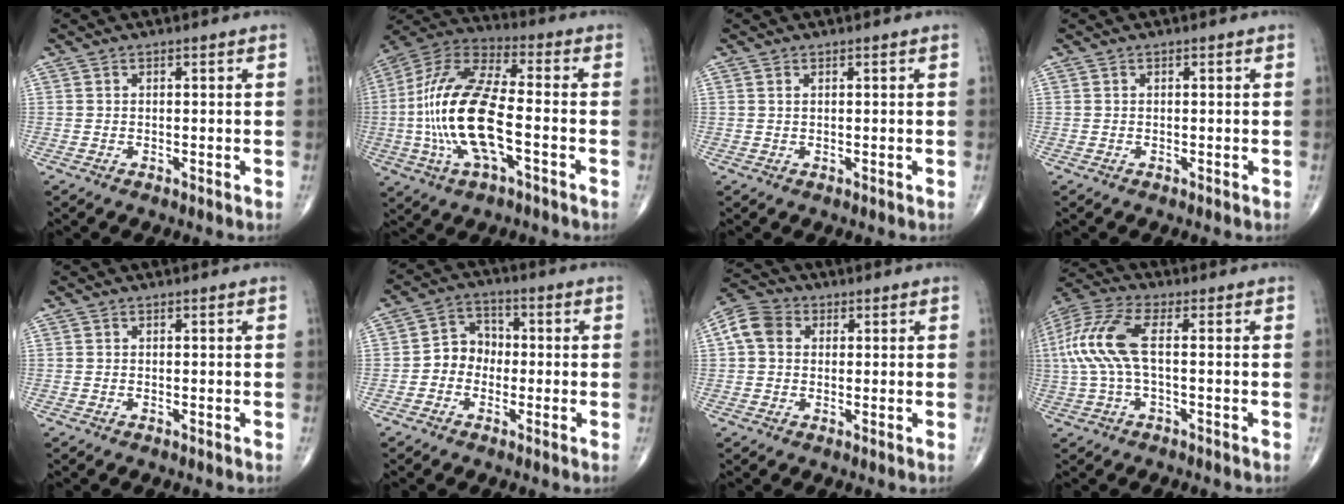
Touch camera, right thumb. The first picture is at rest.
{"total": 19.6, "force": [-3.3, 7.5, 17.8], "torque": [-0.378, 0.031, -0.061]}
{"total": 0.5, "force": [0.3, 0.2, 0.4], "torque": [-0.010, 0.004, 0.007]}
{"total": 0.0}
{"total": 0.0}
{"total": 6.0, "force": [-1.2, 5.1, 2.9], "torque": [-0.020, 0.028, -0.036]}
{"total": 6.4, "force": [1.2, 5.1, 3.7], "torque": [-0.067, 0.016, 0.014]}
{"total": 11.7, "force": [0.5, 4.5, 10.7], "torque": [-0.267, 0.028, 0.007]}